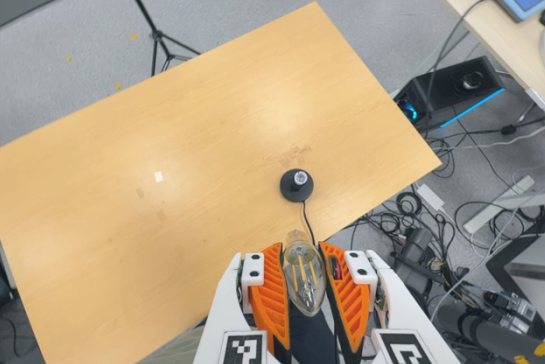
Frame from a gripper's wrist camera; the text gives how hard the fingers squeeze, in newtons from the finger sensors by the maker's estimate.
{"total": 21.8, "left": 24.2, "right": 19.4}